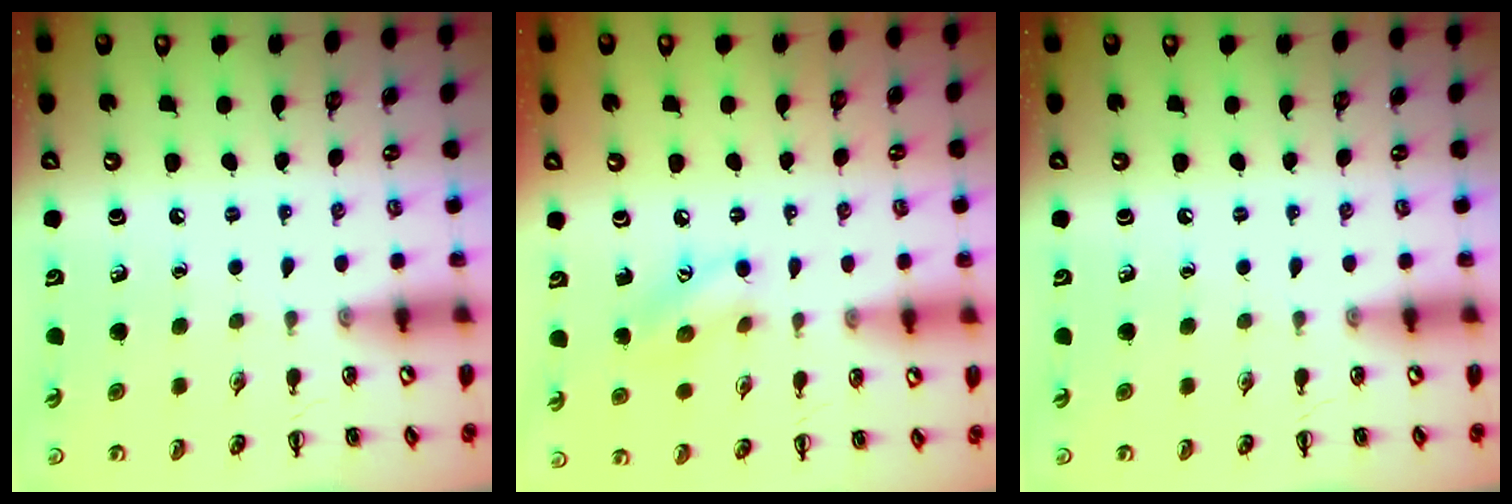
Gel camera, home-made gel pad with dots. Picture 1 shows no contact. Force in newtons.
{"total": 8.6, "press": 8.6, "slide": 0.4}
{"total": 0.0}